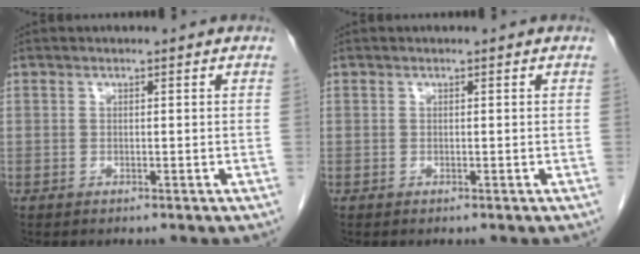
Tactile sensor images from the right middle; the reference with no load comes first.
{"total": 0.0}